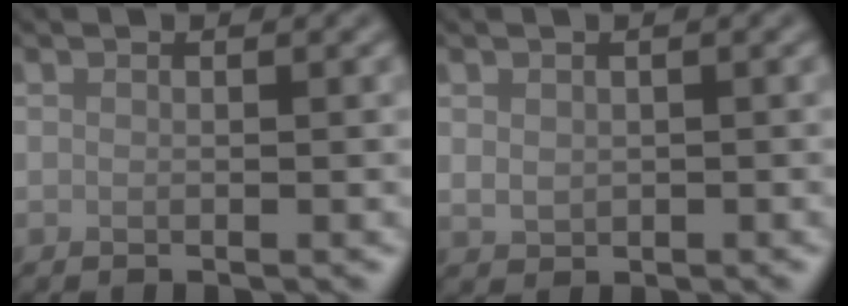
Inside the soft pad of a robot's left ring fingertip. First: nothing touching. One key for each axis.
{"total": 1.2, "fx": 0.3, "fy": 1.0, "fz": 0.6, "tx": -0.012, "ty": -0.003, "tz": 0.009}